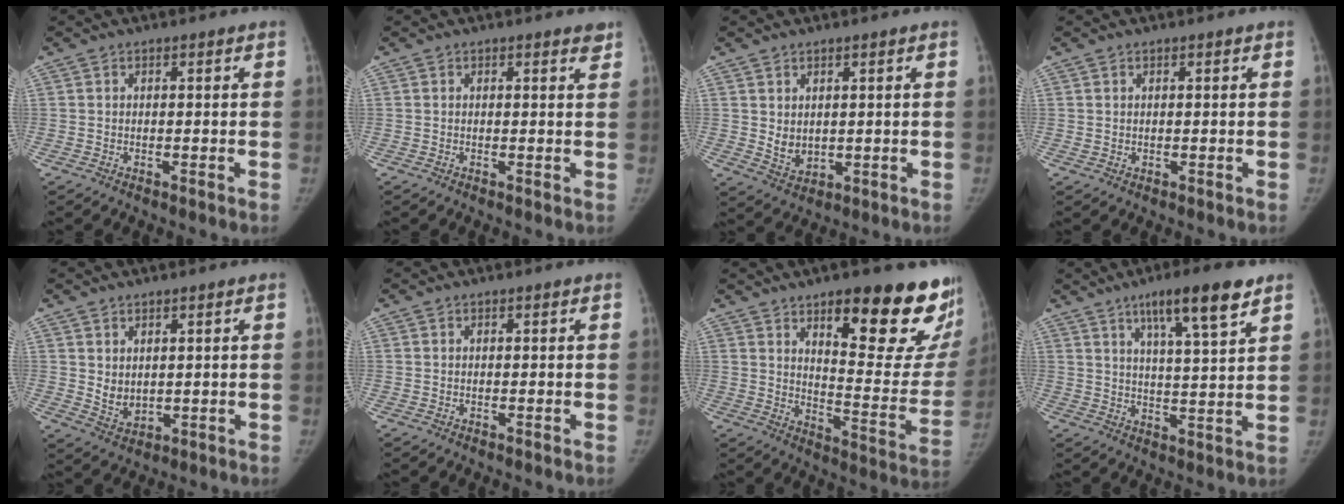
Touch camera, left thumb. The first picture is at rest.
{"total": 1.5, "force": [1.2, 0.4, 0.8], "torque": [-0.003, -0.006, 0.014]}
{"total": 4.4, "force": [1.2, 3.2, 2.7], "torque": [-0.036, -0.018, 0.035]}
{"total": 1.1, "force": [0.7, 0.5, 0.5], "torque": [-0.005, -0.004, 0.012]}
{"total": 4.5, "force": [1.6, 3.1, 2.9], "torque": [-0.038, -0.020, 0.042]}
{"total": 0.0}
{"total": 24.8, "force": [14.4, 7.3, 18.9], "torque": [-0.203, -0.089, 0.204]}
{"total": 12.0, "force": [7.3, 1.8, 9.3], "torque": [-0.142, -0.031, 0.117]}